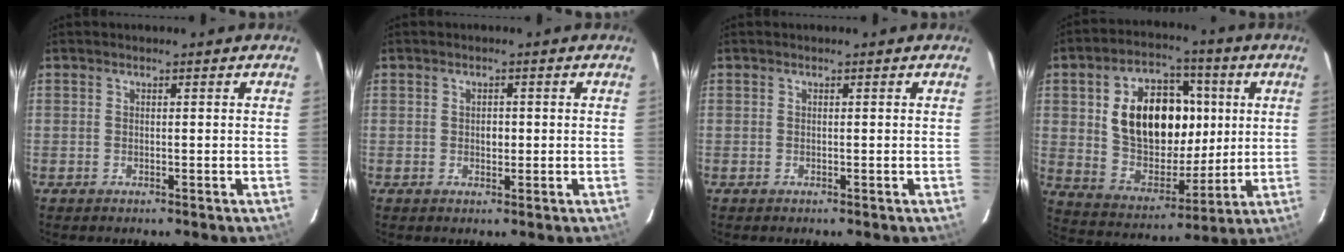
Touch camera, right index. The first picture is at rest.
{"total": 1.5, "force": [0.0, 1.2, 1.0], "torque": [-0.016, 0.004, -0.001]}
{"total": 0.0}
{"total": 19.0, "force": [3.9, 12.3, 13.9], "torque": [-0.258, 0.023, 0.085]}